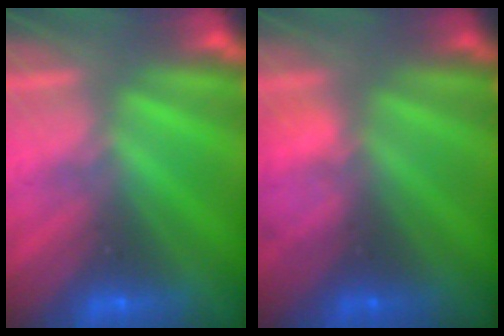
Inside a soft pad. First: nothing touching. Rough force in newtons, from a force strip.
{"total": 2.4}